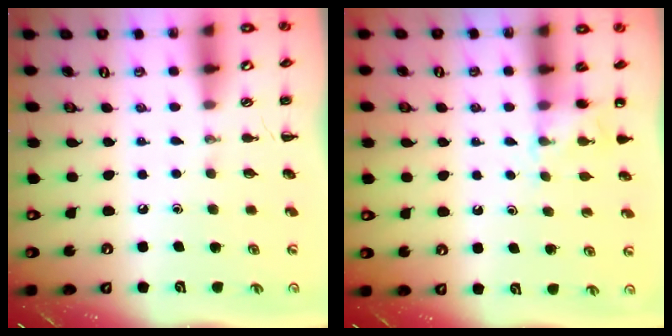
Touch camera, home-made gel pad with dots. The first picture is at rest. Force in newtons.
{"total": 5.3, "press": 5.1, "slide": 1.3}